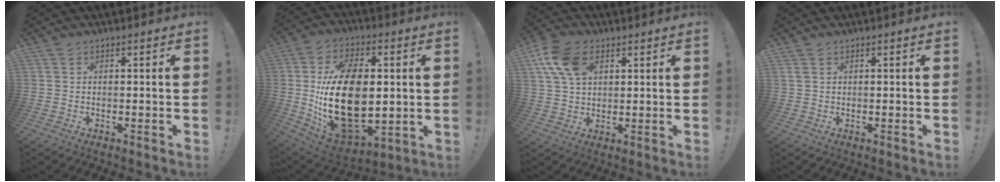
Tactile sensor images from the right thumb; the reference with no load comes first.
{"total": 27.4, "force": [0.1, 16.6, 21.9], "torque": [-0.427, -0.012, 0.011]}
{"total": 11.8, "force": [4.8, 7.5, 7.7], "torque": [-0.147, -0.003, 0.092]}
{"total": 1.1, "force": [0.6, 0.7, 0.7], "torque": [-0.020, 0.005, 0.013]}